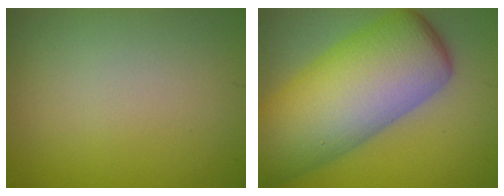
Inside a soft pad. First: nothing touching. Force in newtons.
{"total": 13.2, "press": 13.2, "slide": 0.4}